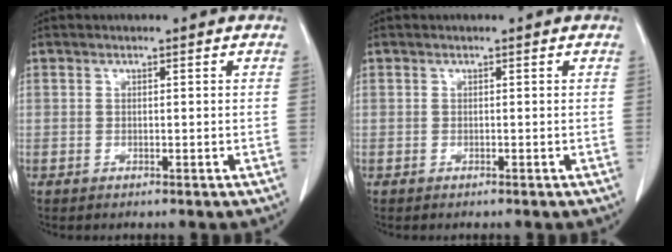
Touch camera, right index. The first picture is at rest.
{"total": 0.0}